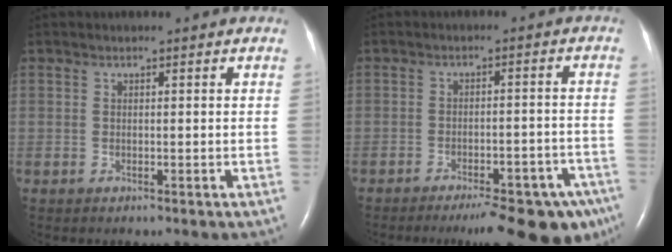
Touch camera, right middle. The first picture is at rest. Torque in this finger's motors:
{"motor_torque": [1.20, -0.94, 0.36, 0.10]}